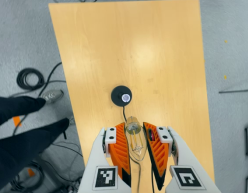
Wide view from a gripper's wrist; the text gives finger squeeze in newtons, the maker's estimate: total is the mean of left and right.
{"total": 21.1, "left": 22.5, "right": 19.6}